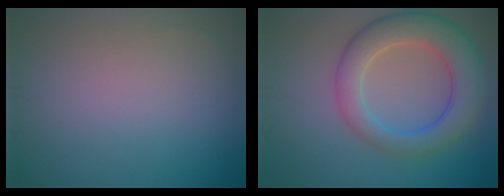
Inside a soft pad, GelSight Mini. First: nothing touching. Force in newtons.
{"total": 6.8, "press": 6.8, "slide": 0.5}